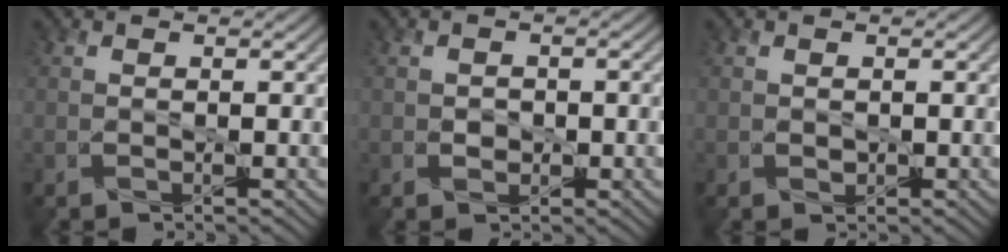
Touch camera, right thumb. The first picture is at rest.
{"total": 0.5, "force": [-0.1, 0.5, 0.3], "torque": [0.000, 0.000, -0.007]}
{"total": 0.7, "force": [0.2, 0.5, 0.4], "torque": [-0.018, -0.003, 0.008]}